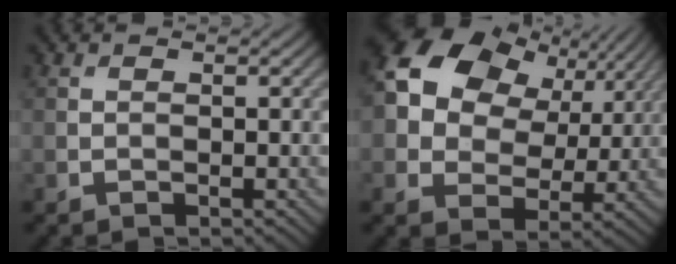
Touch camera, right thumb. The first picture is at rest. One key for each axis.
{"total": 14.2, "fx": 5.2, "fy": 10.2, "fz": 8.3, "tx": -0.193, "ty": 0.033, "tz": 0.087}